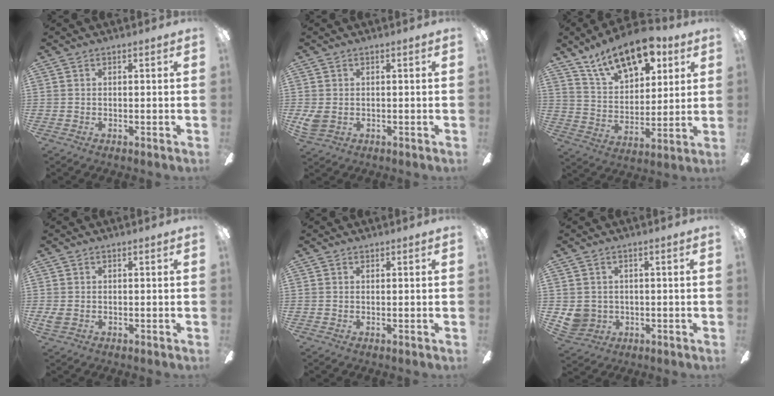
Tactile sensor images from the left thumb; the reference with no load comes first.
{"total": 3.2, "force": [0.0, 2.3, 2.2], "torque": [-0.054, 0.000, -0.001]}
{"total": 16.7, "force": [11.2, 8.2, 9.4], "torque": [-0.148, -0.051, 0.197]}
{"total": 1.7, "force": [-0.2, 1.1, 1.3], "torque": [-0.031, 0.001, -0.006]}
{"total": 0.0}
{"total": 4.8, "force": [0.6, 4.6, 1.4], "torque": [-0.042, 0.003, 0.012]}